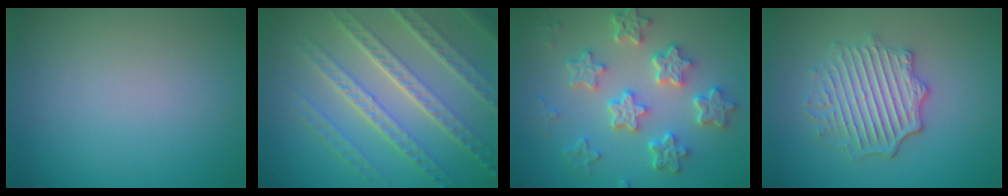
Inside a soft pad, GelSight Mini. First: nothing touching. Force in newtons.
{"total": 8.0, "press": 5.6, "slide": 5.8}
{"total": 6.5, "press": 5.1, "slide": 4.1}
{"total": 4.9, "press": 4.1, "slide": 2.8}